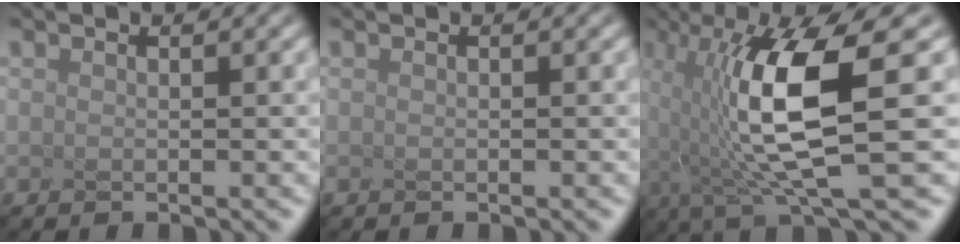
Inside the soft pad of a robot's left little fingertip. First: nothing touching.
{"total": 0.0}
{"total": 8.5, "force": [-1.5, 1.5, 8.3], "torque": [-0.176, -0.012, 0.013]}